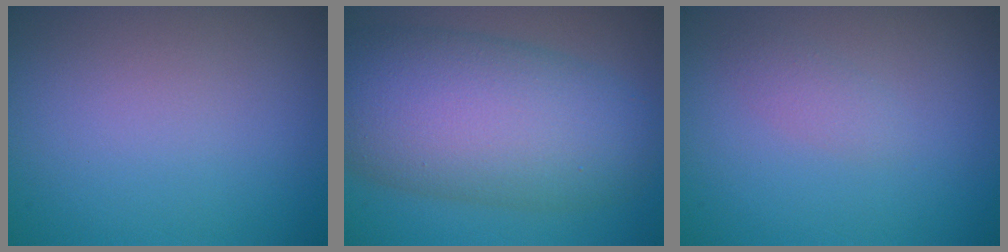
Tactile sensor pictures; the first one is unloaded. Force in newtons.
{"total": 10.9, "press": 10.9, "slide": 0.4}
{"total": 1.1, "press": 1.1, "slide": 0.0}